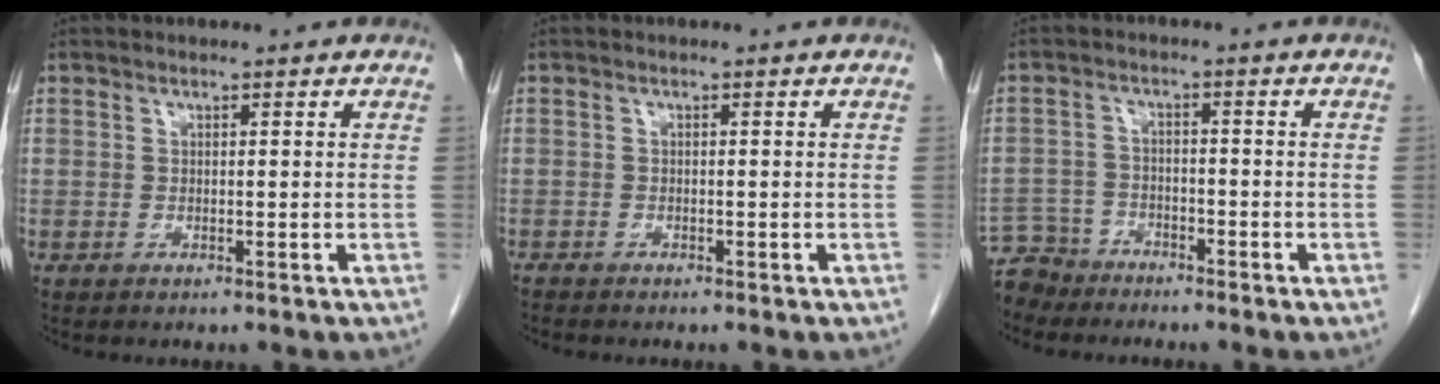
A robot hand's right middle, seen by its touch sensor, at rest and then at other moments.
{"total": 1.0, "force": [-0.9, 0.2, 0.3], "torque": [-0.010, -0.001, -0.019]}
{"total": 5.1, "force": [-4.6, 1.9, -0.9], "torque": [0.018, -0.003, -0.091]}